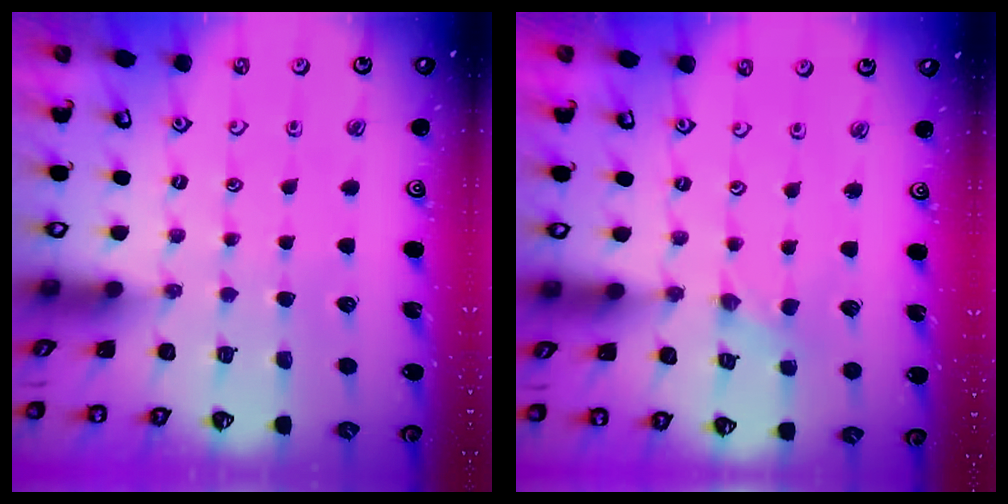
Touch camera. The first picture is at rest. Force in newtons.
{"total": 0.0}